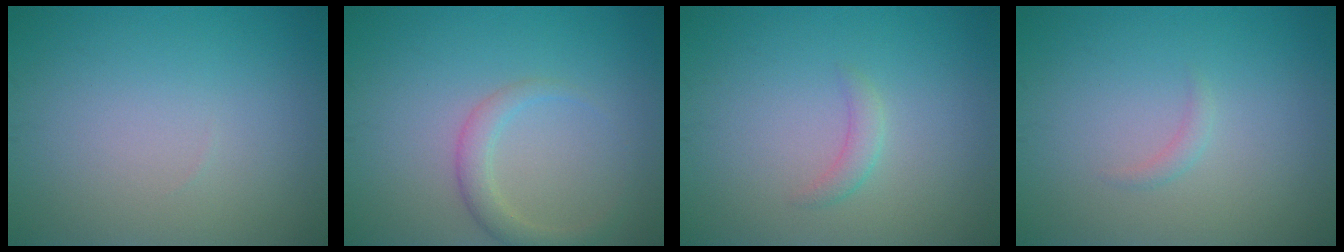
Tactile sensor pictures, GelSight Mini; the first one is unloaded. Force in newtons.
{"total": 2.4, "press": 2.4, "slide": 0.2}
{"total": 1.3, "press": 1.3, "slide": 0.0}
{"total": 0.8, "press": 0.8, "slide": 0.1}